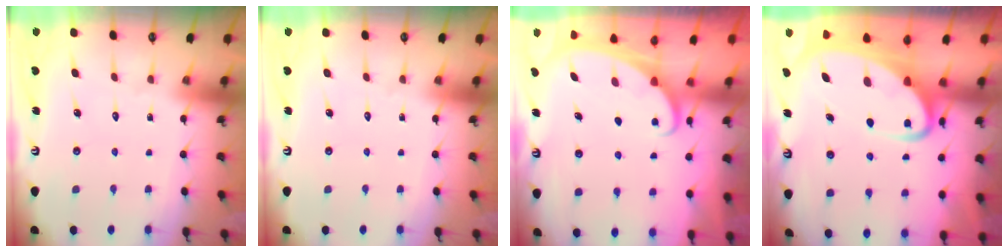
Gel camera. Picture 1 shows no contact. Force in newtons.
{"total": 0.0}
{"total": 2.5, "press": 2.5, "slide": 0.4}
{"total": 8.4, "press": 8.4, "slide": 1.0}